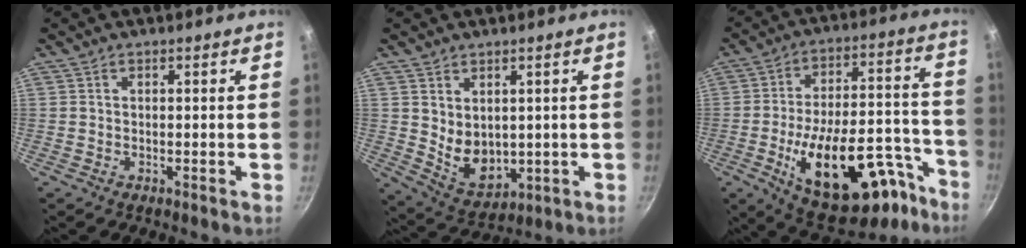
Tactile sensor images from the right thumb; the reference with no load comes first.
{"total": 8.2, "force": [1.4, 5.9, 5.5], "torque": [-0.069, -0.026, 0.047]}
{"total": 26.8, "force": [-13.0, 13.0, 19.5], "torque": [-0.241, 0.072, -0.179]}